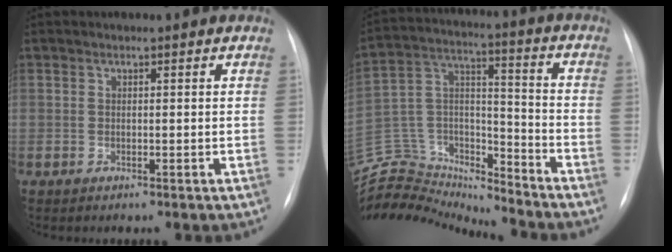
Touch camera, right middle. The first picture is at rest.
{"total": 19.6, "force": [-19.0, 3.5, 2.7], "torque": [-0.059, 0.062, -0.318]}